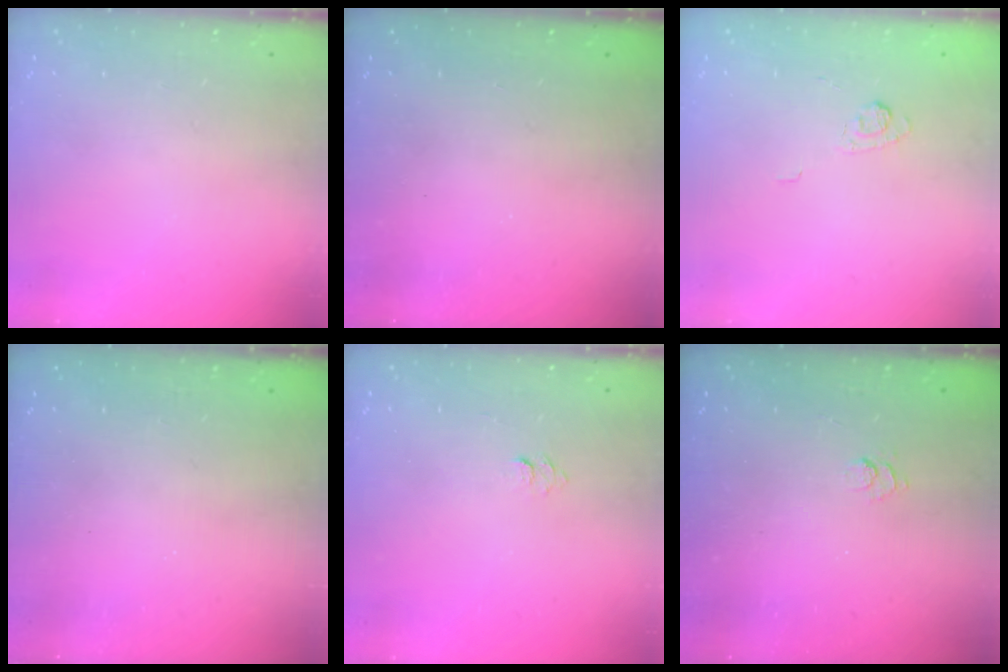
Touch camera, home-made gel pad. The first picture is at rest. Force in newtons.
{"total": 2.6, "press": 2.4, "slide": 0.8}
{"total": 3.4, "press": 3.1, "slide": 1.5}
{"total": 2.5, "press": 2.4, "slide": 0.8}
{"total": 3.5, "press": 3.5, "slide": 0.3}
{"total": 2.5, "press": 2.0, "slide": 1.4}